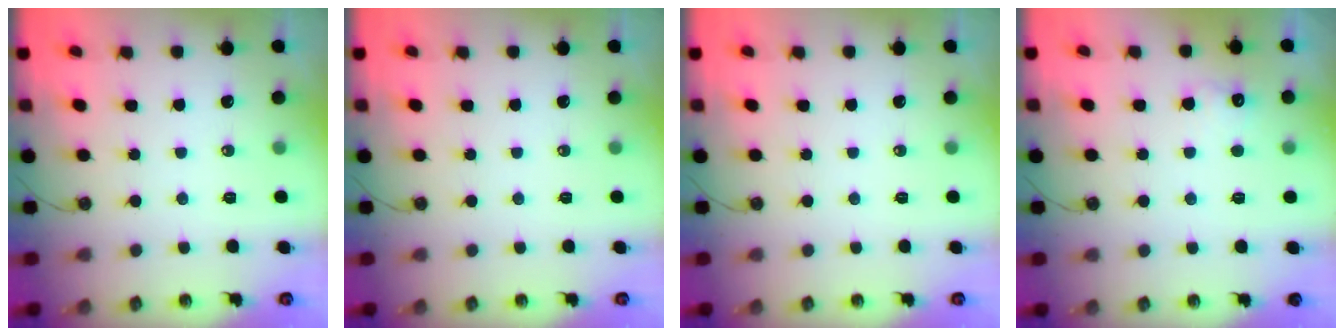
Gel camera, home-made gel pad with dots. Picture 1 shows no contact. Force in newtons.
{"total": 0.0}
{"total": 0.0}
{"total": 6.2, "press": 6.1, "slide": 1.2}